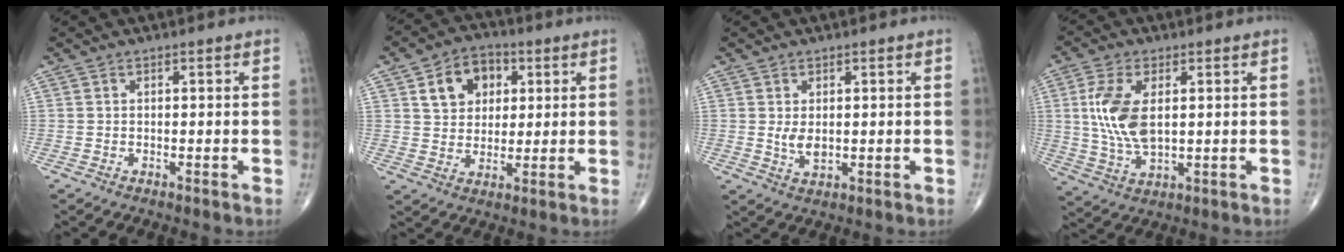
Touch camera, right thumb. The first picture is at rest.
{"total": 9.8, "force": [3.4, 7.5, 5.3], "torque": [-0.043, -0.005, 0.055]}
{"total": 3.1, "force": [0.4, 1.6, 2.6], "torque": [-0.038, -0.010, 0.014]}
{"total": 10.8, "force": [1.8, 5.6, 9.0], "torque": [-0.188, -0.009, 0.040]}